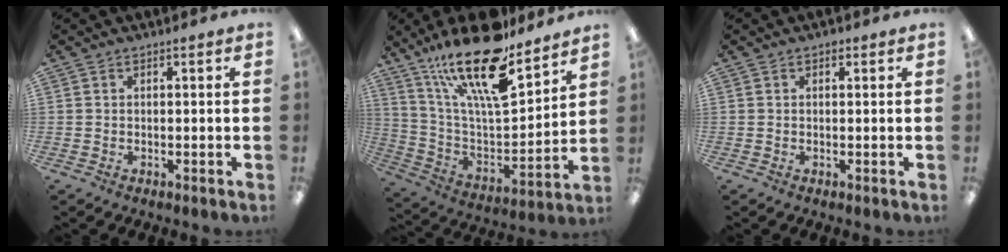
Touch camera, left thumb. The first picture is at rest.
{"total": 23.7, "force": [16.9, 7.1, 14.9], "torque": [-0.258, -0.107, 0.287]}
{"total": 0.9, "force": [0.6, 0.5, 0.4], "torque": [-0.001, -0.001, 0.008]}